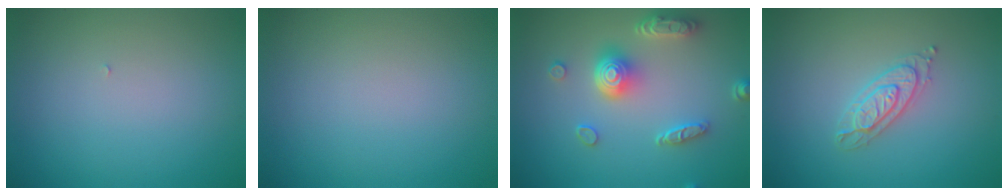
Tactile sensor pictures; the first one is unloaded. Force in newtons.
{"total": 0.0}
{"total": 4.9, "press": 3.9, "slide": 2.9}
{"total": 2.2, "press": 2.1, "slide": 0.4}